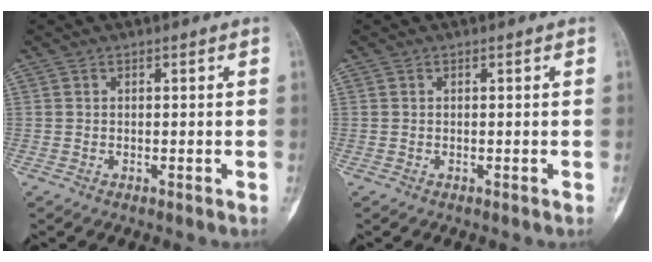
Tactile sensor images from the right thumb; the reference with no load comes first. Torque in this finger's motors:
{"motor_torque": [0.02, 0.01, 0.03, -0.03, 0.00]}